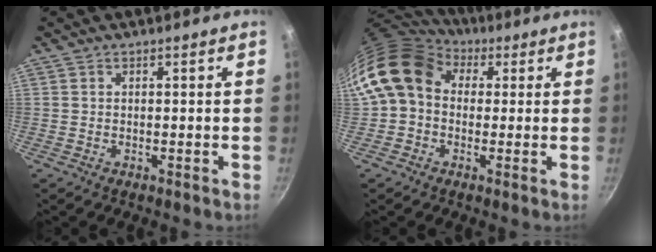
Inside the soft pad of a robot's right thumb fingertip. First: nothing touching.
{"total": 12.4, "force": [3.2, 9.8, 6.9], "torque": [-0.109, 0.014, 0.034]}